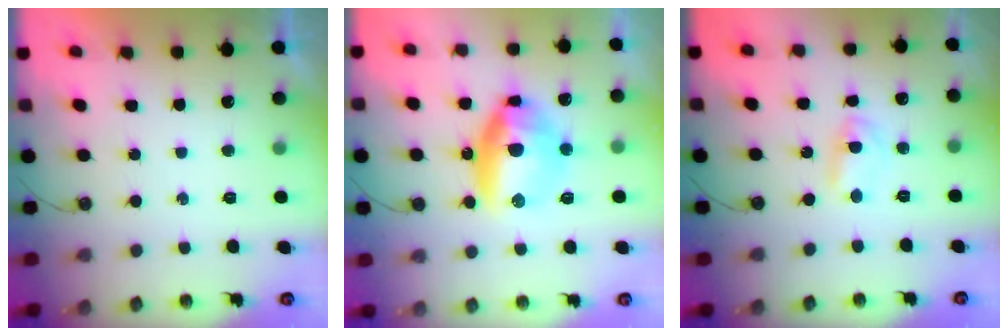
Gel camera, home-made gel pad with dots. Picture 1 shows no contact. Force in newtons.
{"total": 13.3, "press": 13.3, "slide": 1.5}
{"total": 2.4, "press": 2.4, "slide": 0.2}